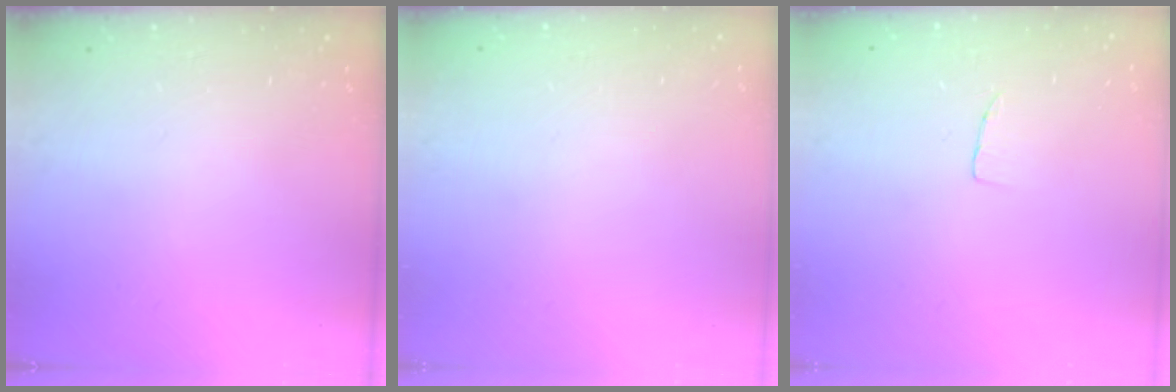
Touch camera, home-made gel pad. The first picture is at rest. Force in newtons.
{"total": 0.0}
{"total": 3.1, "press": 3.1, "slide": 0.1}